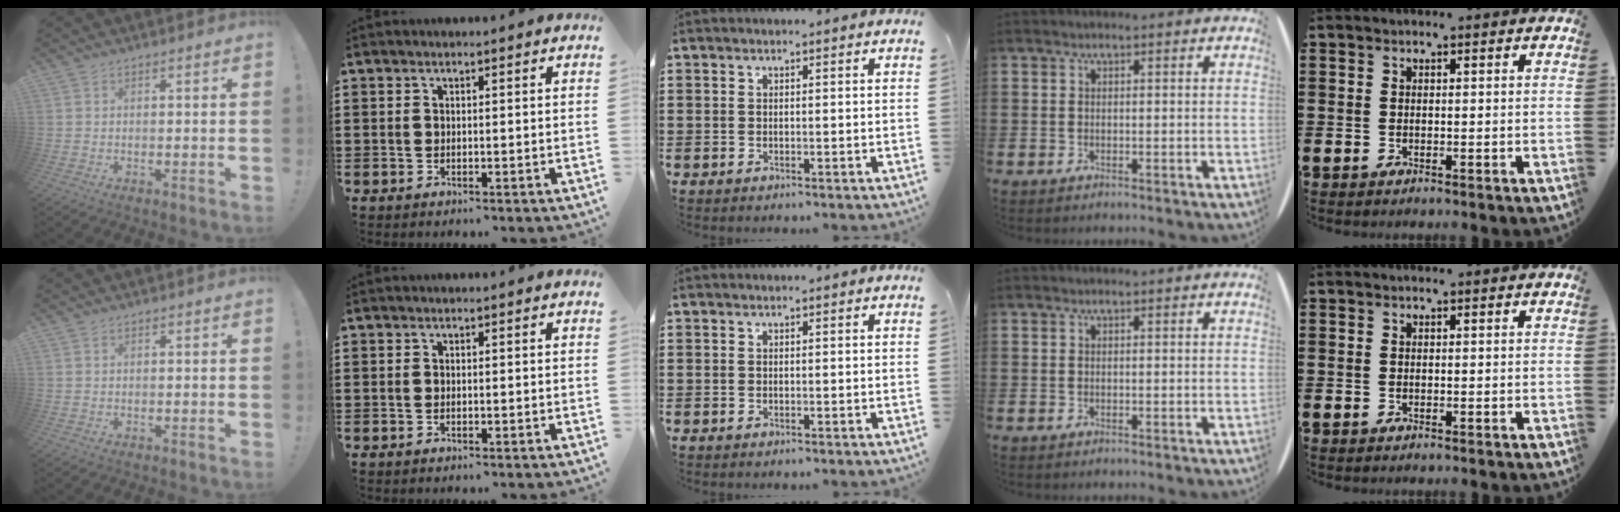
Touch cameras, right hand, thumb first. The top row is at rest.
{}